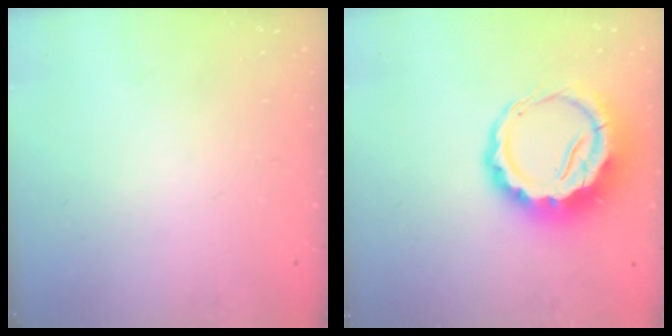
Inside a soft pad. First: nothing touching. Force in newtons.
{"total": 12.4, "press": 12.0, "slide": 2.8}